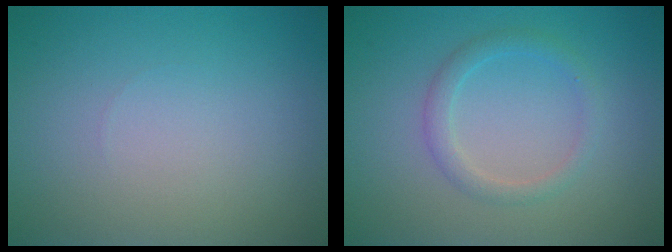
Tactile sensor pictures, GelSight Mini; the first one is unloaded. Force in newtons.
{"total": 1.9, "press": 1.9, "slide": 0.1}